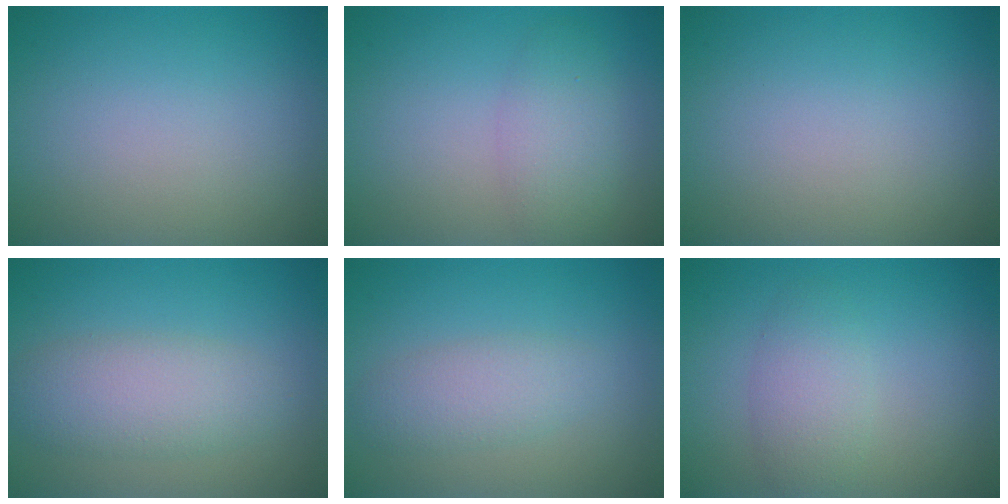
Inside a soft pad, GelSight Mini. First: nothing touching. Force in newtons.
{"total": 3.1, "press": 3.1, "slide": 0.1}
{"total": 0.0}
{"total": 4.3, "press": 4.3, "slide": 0.0}
{"total": 2.7, "press": 2.7, "slide": 0.0}
{"total": 2.8, "press": 2.8, "slide": 0.2}